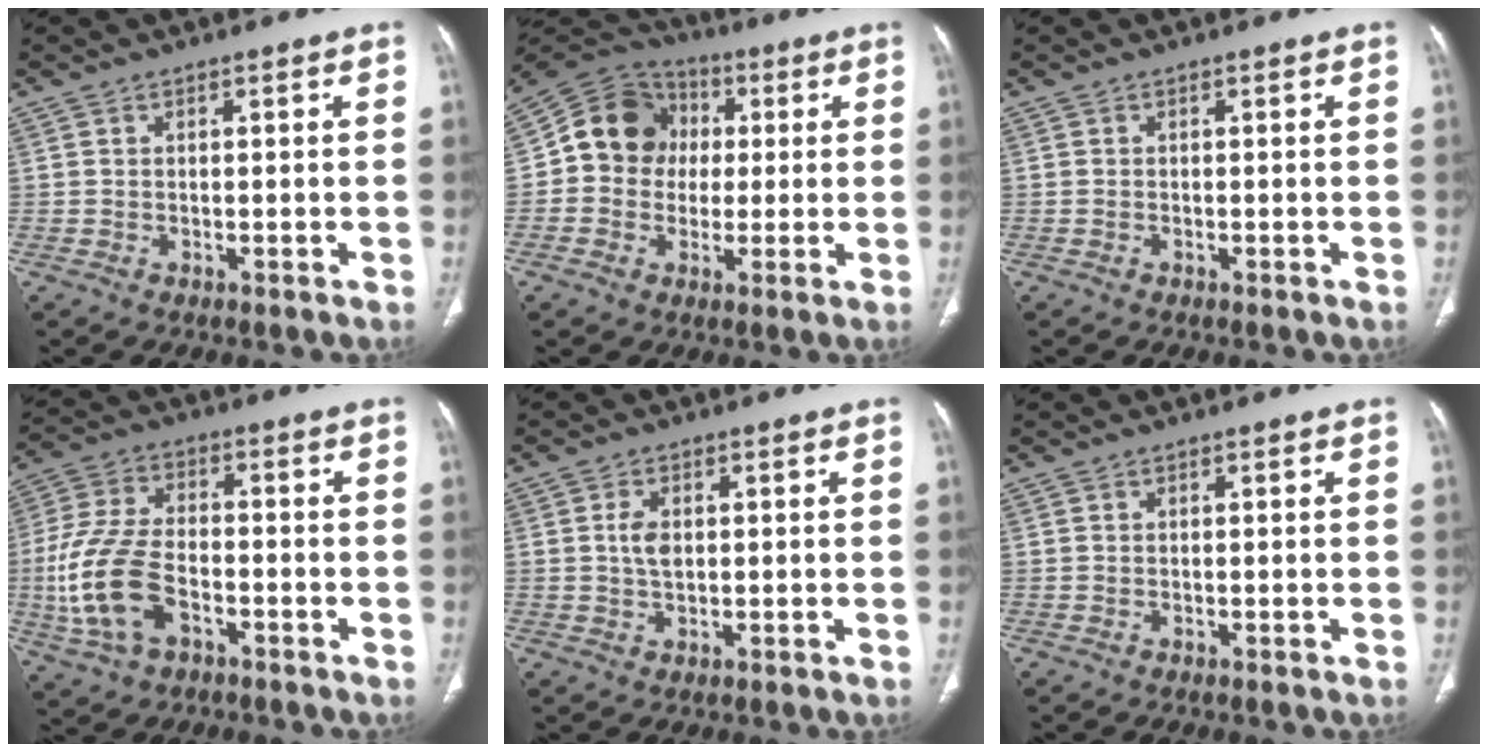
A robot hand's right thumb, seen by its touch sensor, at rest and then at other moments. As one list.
[{"total": 12.8, "force": [1.1, 11.3, 5.8], "torque": [-0.073, 0.023, 0.005]}, {"total": 0.0}, {"total": 14.4, "force": [-4.2, 8.4, 10.9], "torque": [-0.237, 0.019, -0.080]}, {"total": 3.4, "force": [0.4, 2.1, 2.7], "torque": [-0.048, -0.001, 0.008]}, {"total": 0.0}]